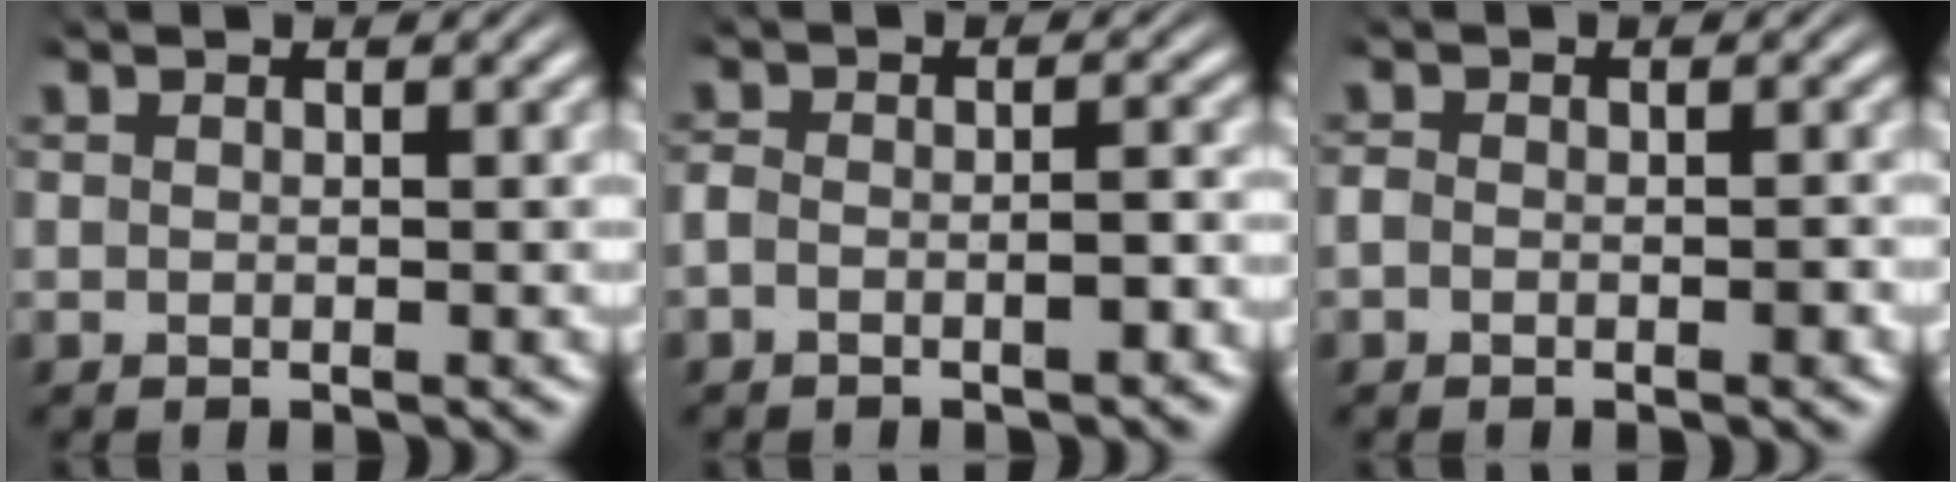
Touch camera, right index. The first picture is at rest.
{"total": 2.3, "force": [-1.5, 1.3, 1.1], "torque": [-0.026, 0.001, -0.031]}
{"total": 1.5, "force": [-0.9, 1.0, 0.6], "torque": [-0.017, -0.001, -0.019]}